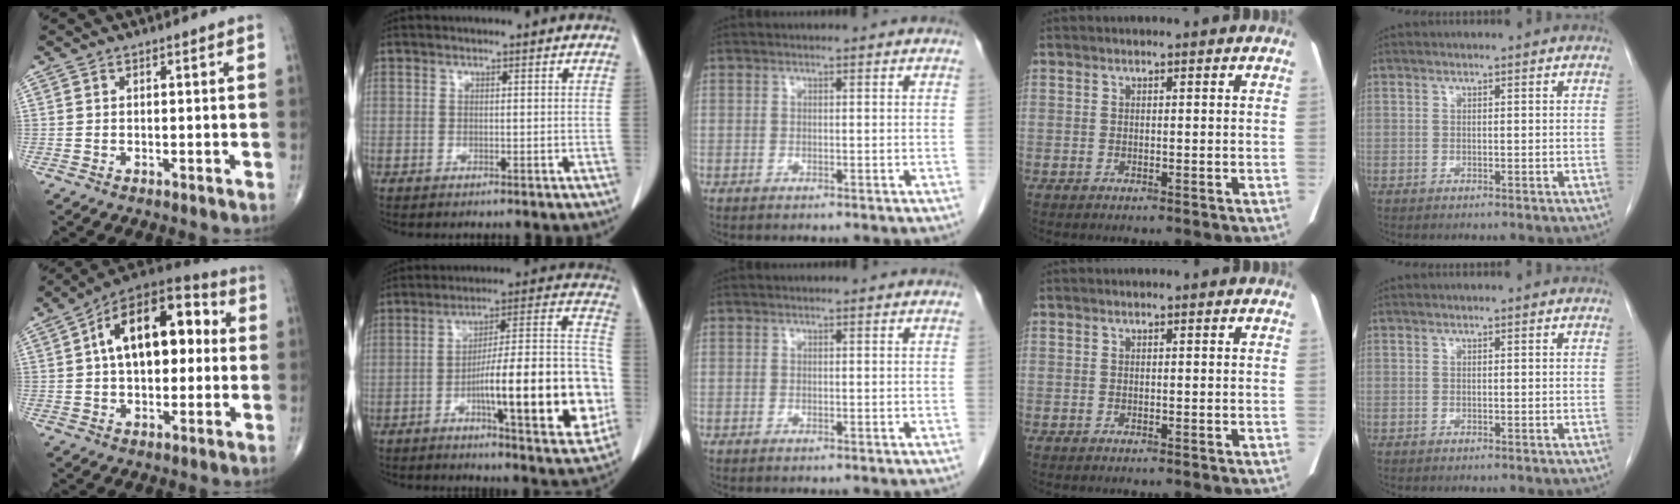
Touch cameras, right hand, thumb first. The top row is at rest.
{"thumb": {"total": 18.9, "force": [3.0, 10.5, 15.4], "torque": [-0.212, 0.038, 0.037]}, "index": {"total": 20.8, "force": [-5.2, 3.5, 19.9], "torque": [-0.245, 0.026, -0.065]}}